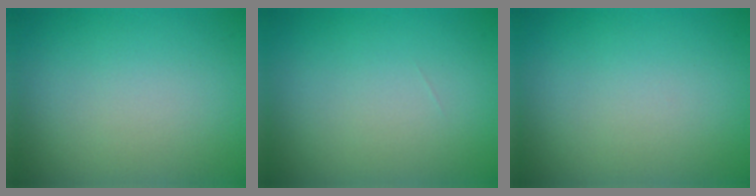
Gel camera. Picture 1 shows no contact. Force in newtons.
{"total": 0.0}
{"total": 0.0}